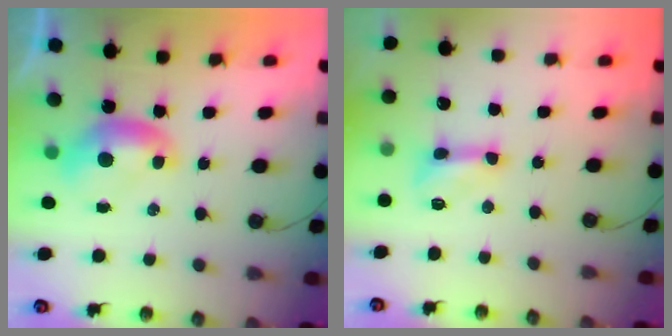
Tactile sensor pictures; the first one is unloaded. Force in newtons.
{"total": 3.1, "press": 3.1, "slide": 0.4}